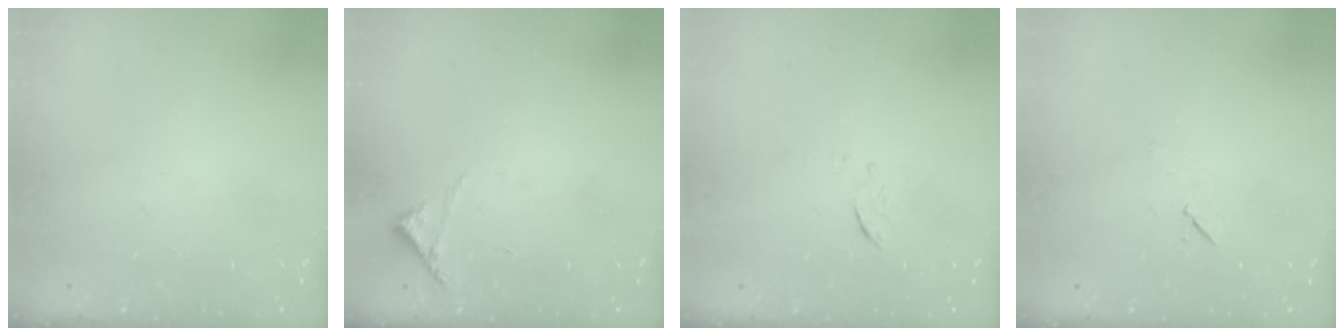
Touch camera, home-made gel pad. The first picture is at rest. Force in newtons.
{"total": 6.4, "press": 6.4, "slide": 0.2}
{"total": 6.0, "press": 6.0, "slide": 0.4}
{"total": 4.8, "press": 4.4, "slide": 2.0}